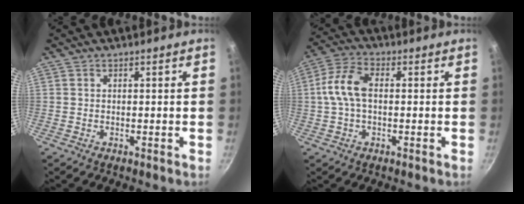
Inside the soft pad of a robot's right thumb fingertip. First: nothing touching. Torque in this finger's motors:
{"motor_torque": [1.65, 1.79, 0.98, -0.39, 0.56]}